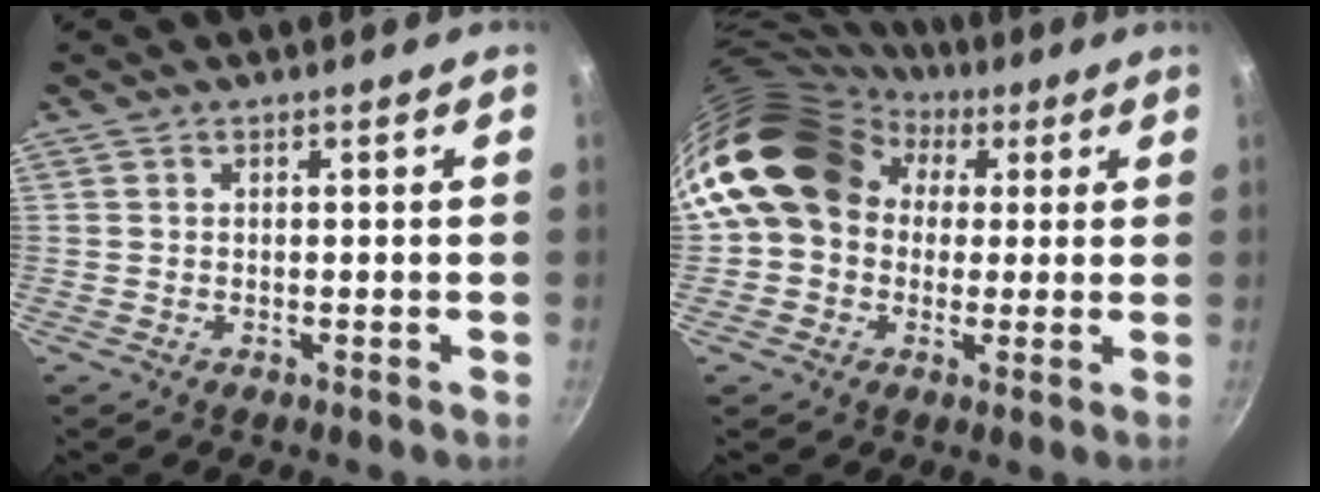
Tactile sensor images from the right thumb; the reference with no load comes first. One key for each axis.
{"total": 18.2, "fx": 2.9, "fy": 15.2, "fz": 9.6, "tx": -0.146, "ty": 0.050, "tz": 0.038}